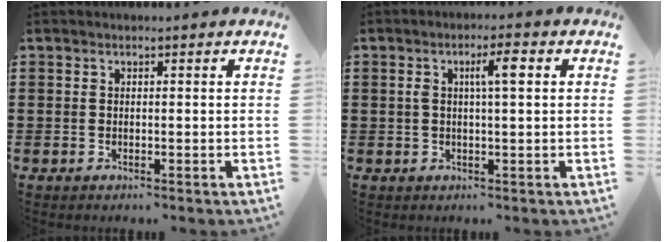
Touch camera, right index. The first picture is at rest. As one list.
[{"total": 4.1, "force": [1.0, 0.8, 3.9], "torque": [-0.070, 0.007, 0.011]}]